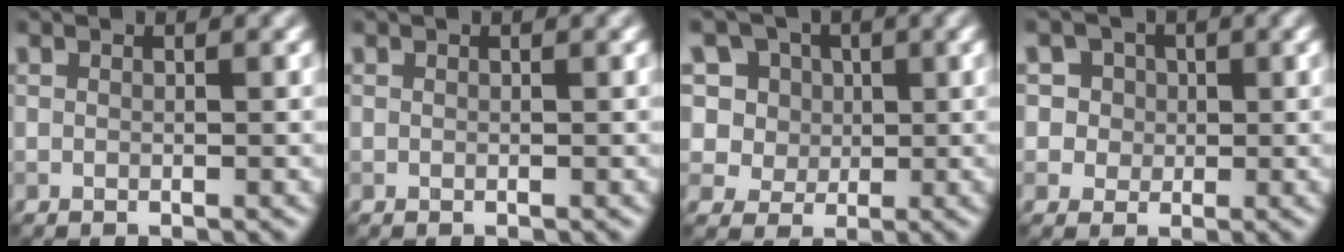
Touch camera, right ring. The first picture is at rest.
{"total": 0.0}
{"total": 11.6, "force": [5.8, 8.6, 5.2], "torque": [-0.116, 0.028, 0.074]}
{"total": 5.0, "force": [2.0, 4.3, 1.8], "torque": [-0.011, 0.020, 0.012]}